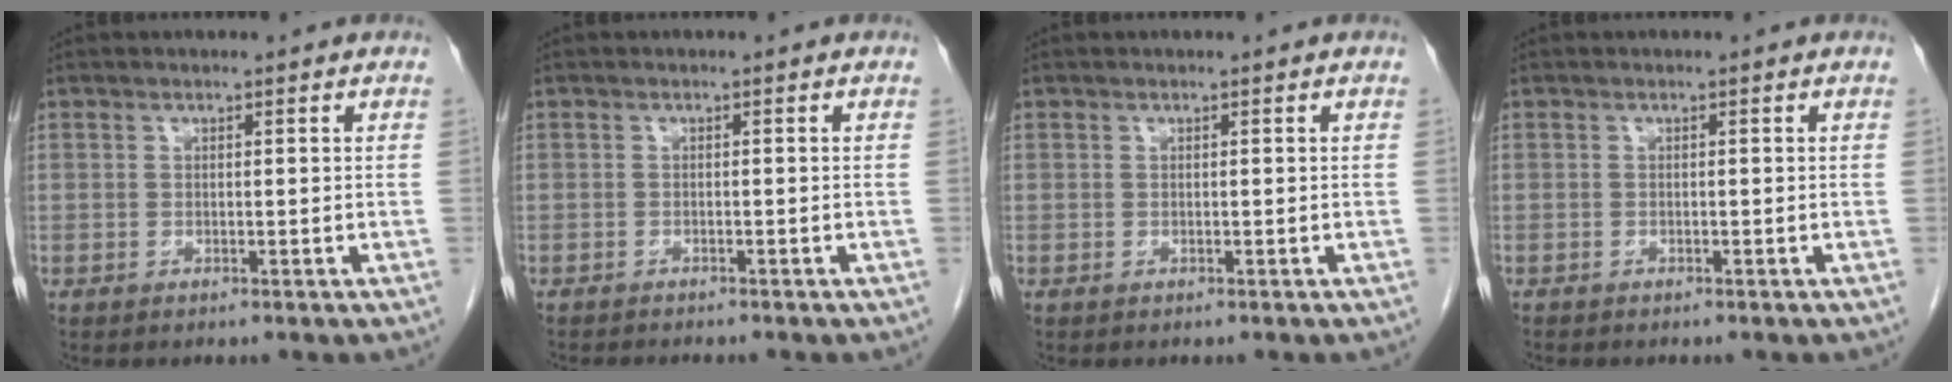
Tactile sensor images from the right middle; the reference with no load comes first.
{"total": 2.9, "force": [-2.7, 0.2, 1.0], "torque": [-0.015, -0.007, -0.035]}
{"total": 0.0}
{"total": 0.6, "force": [-0.6, 0.1, 0.2], "torque": [-0.007, -0.001, -0.012]}